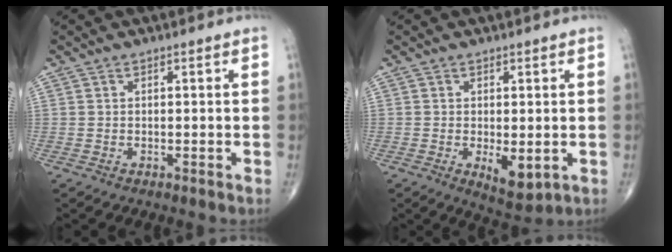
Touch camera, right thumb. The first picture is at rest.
{"total": 5.5, "force": [-1.1, 2.5, 4.8], "torque": [-0.059, -0.014, -0.008]}